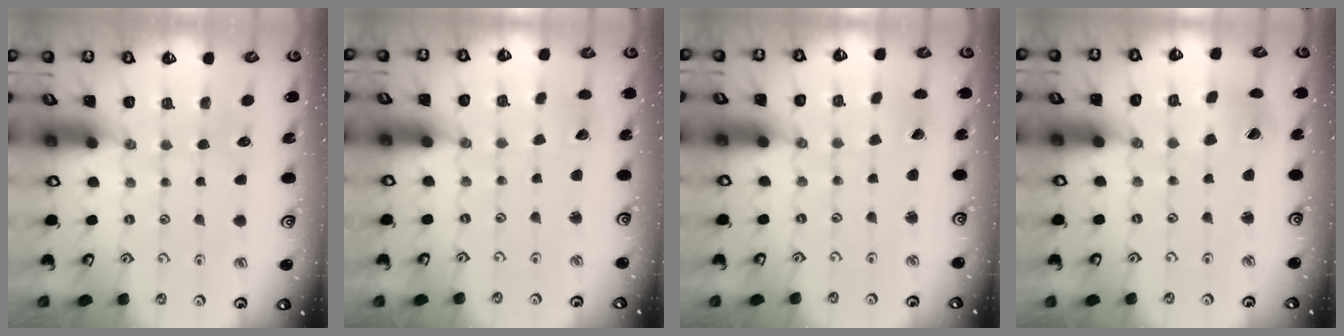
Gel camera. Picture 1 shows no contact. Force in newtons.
{"total": 2.3, "press": 2.3, "slide": 0.2}
{"total": 0.6, "press": 0.6, "slide": 0.1}
{"total": 2.1, "press": 2.0, "slide": 0.3}